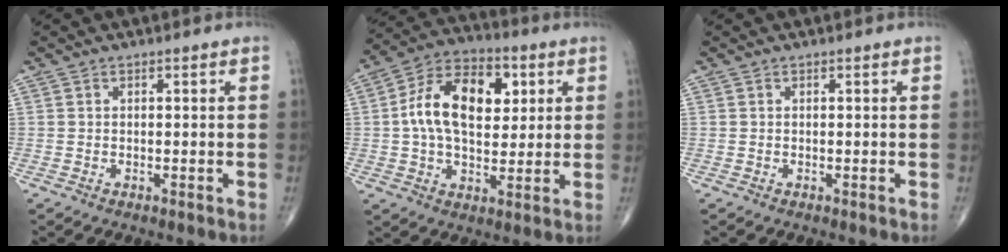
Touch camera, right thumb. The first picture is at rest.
{"total": 16.4, "force": [3.1, 10.0, 12.6], "torque": [-0.191, 0.011, 0.046]}
{"total": 0.0}